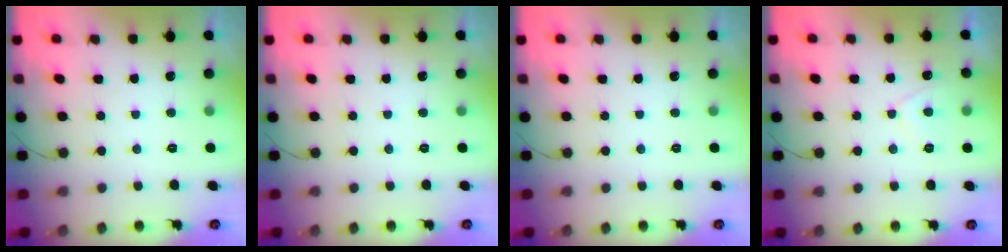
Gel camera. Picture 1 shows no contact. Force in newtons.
{"total": 0.0}
{"total": 0.0}
{"total": 2.2, "press": 2.2, "slide": 0.5}